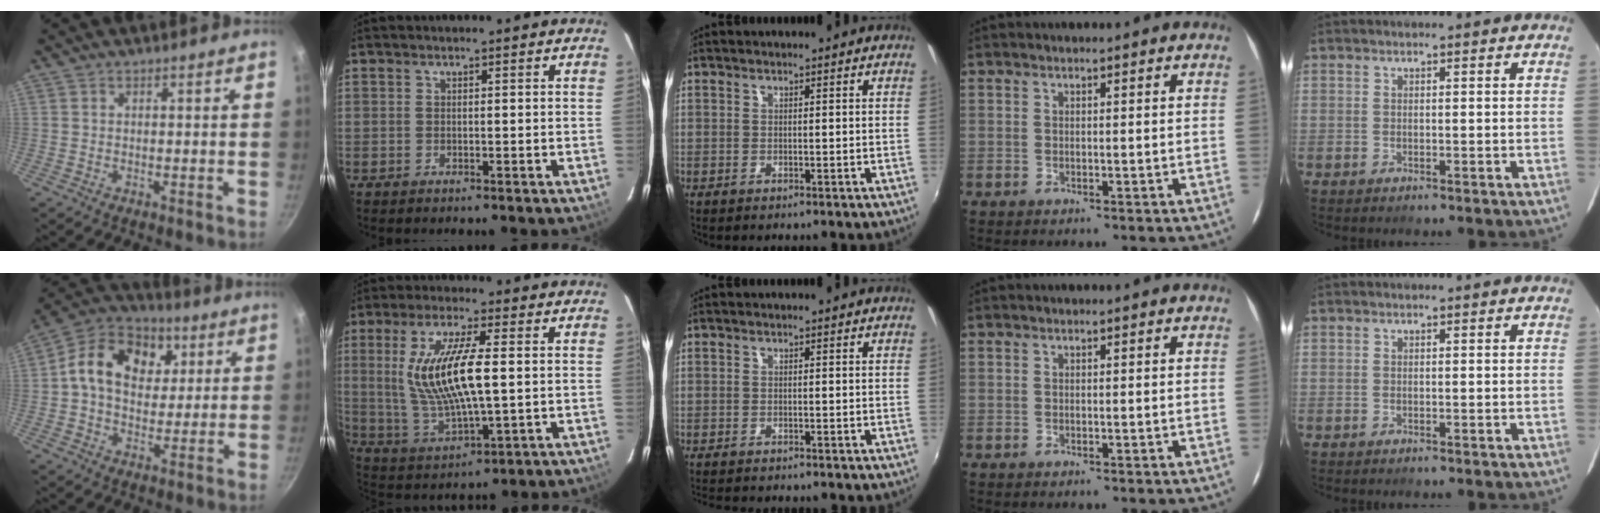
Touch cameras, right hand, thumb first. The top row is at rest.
{"thumb": {"total": 15.9, "force": [4.0, 11.8, 9.8], "torque": [-0.141, 0.009, 0.047]}, "index": {"total": 14.9, "force": [1.4, 3.8, 14.3], "torque": [-0.281, -0.007, 0.040]}, "middle": {"total": 3.1, "force": [-2.8, 0.6, 1.1], "torque": [-0.027, -0.017, -0.048]}}